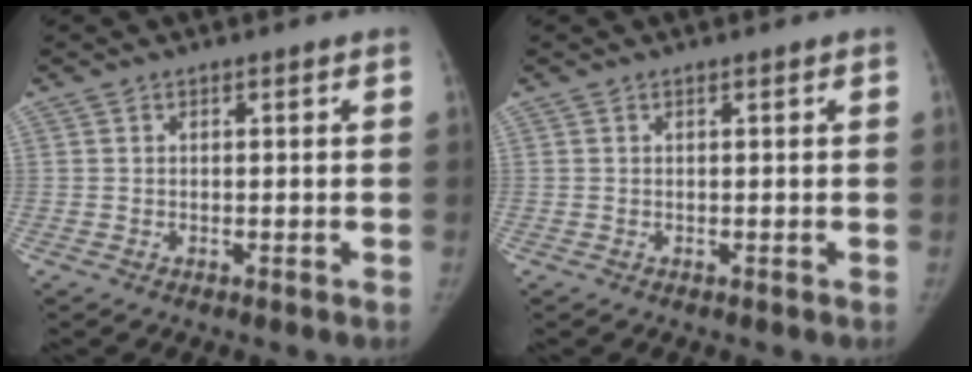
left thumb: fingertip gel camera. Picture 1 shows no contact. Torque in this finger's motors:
{"motor_torque": [0.06, -0.01, 0.28, 0.60, 0.02]}